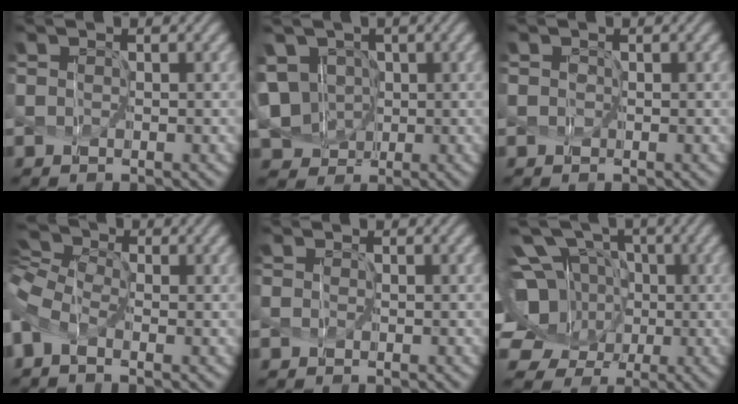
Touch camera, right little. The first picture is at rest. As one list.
[{"total": 9.8, "force": [0.6, 8.9, 4.1], "torque": [-0.127, 0.017, -0.011]}, {"total": 0.6, "force": [0.1, 0.6, 0.1], "torque": [0.009, 0.004, -0.002]}, {"total": 5.0, "force": [-1.5, 2.8, 3.9], "torque": [-0.102, 0.004, -0.042]}, {"total": 0.0}, {"total": 12.6, "force": [0.3, 10.9, 6.4], "torque": [-0.167, 0.023, -0.011]}]